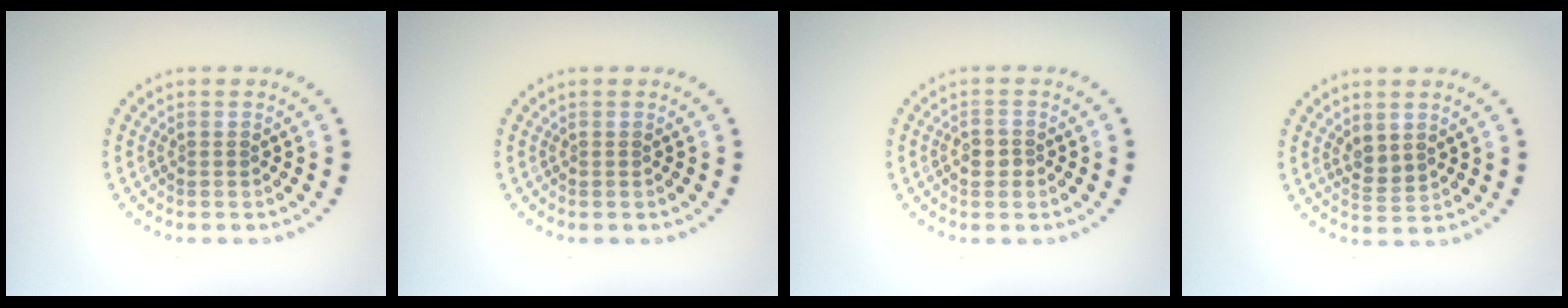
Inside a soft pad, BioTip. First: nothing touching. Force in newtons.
{"total": 0.0}
{"total": 1.2, "press": 1.2, "slide": 0.2}
{"total": 1.8, "press": 1.6, "slide": 0.9}